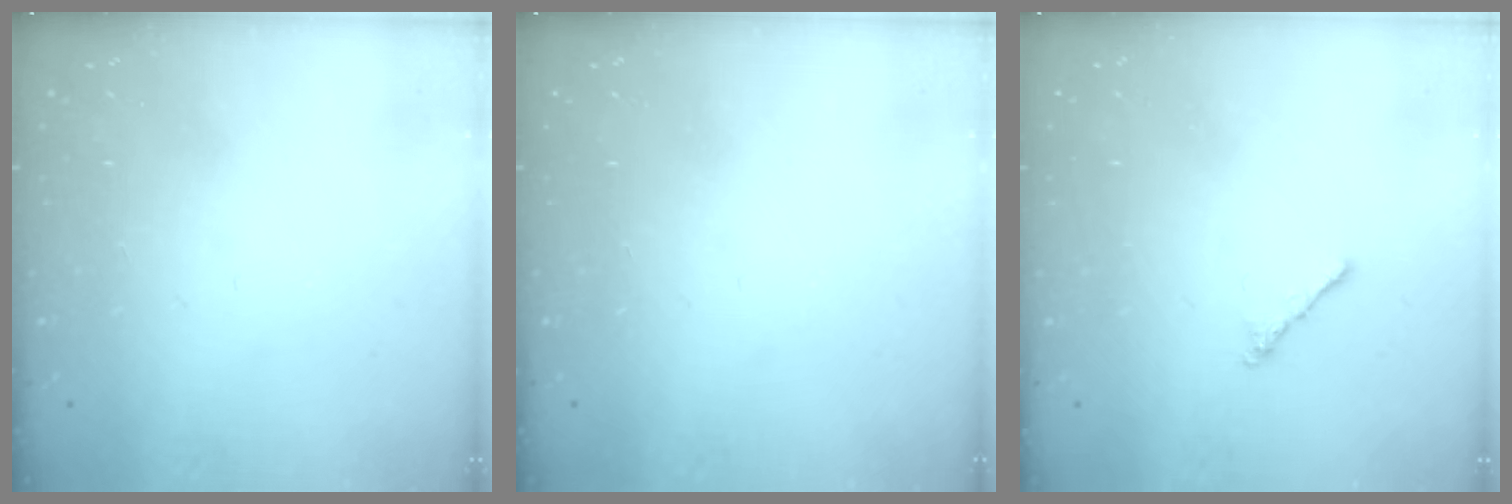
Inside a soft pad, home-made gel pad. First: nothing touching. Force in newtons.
{"total": 0.0}
{"total": 1.8, "press": 1.7, "slide": 0.6}